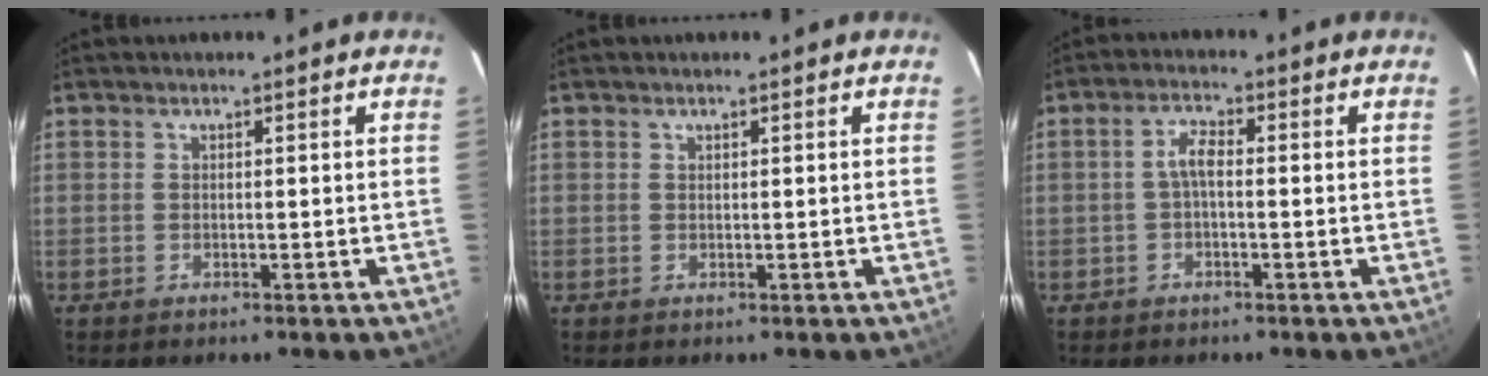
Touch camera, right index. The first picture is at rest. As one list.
[{"total": 0.0}, {"total": 3.0, "force": [-0.4, 1.1, 2.7], "torque": [-0.058, 0.011, -0.009]}]